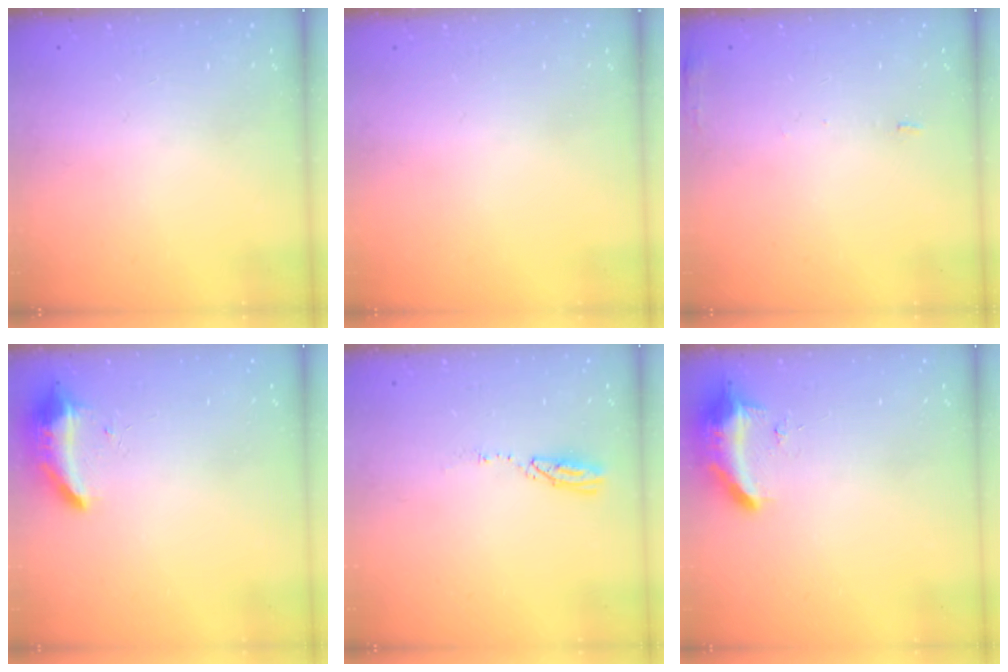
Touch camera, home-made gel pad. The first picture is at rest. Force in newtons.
{"total": 0.0}
{"total": 5.0, "press": 4.9, "slide": 0.6}
{"total": 9.6, "press": 9.0, "slide": 3.4}
{"total": 3.6, "press": 3.6, "slide": 0.3}
{"total": 10.2, "press": 9.6, "slide": 3.5}